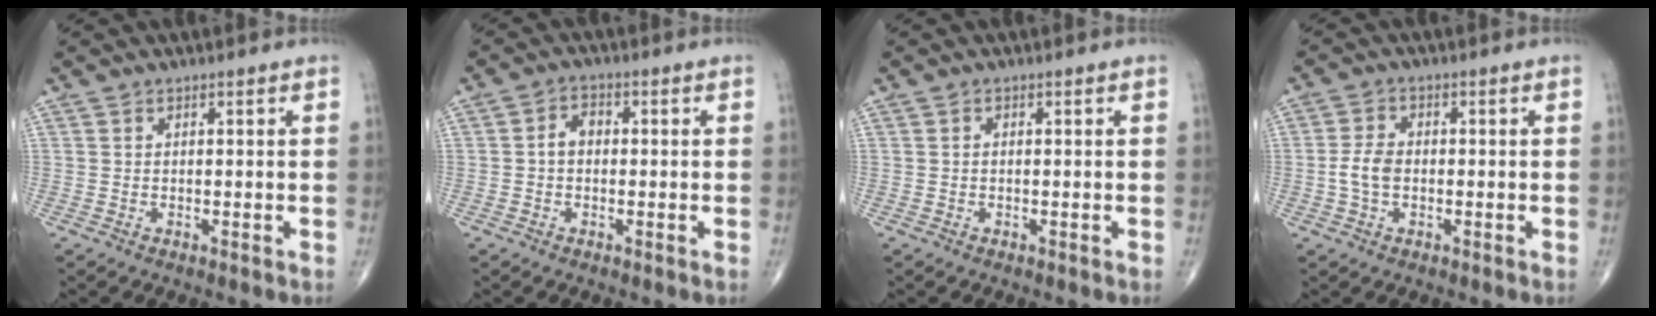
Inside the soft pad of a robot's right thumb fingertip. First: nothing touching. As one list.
[{"total": 3.2, "force": [-0.2, 2.3, 2.2], "torque": [-0.031, 0.017, -0.010]}, {"total": 0.5, "force": [0.0, 0.3, 0.4], "torque": [-0.008, 0.000, 0.000]}, {"total": 4.3, "force": [-0.7, 2.8, 3.2], "torque": [-0.069, 0.011, -0.017]}]